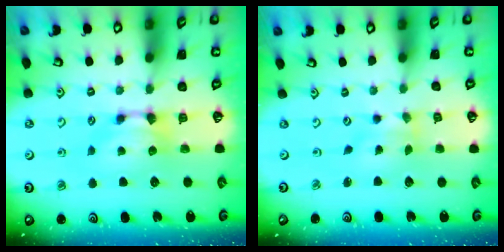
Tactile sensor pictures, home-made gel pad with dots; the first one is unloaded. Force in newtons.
{"total": 2.0, "press": 1.7, "slide": 1.1}